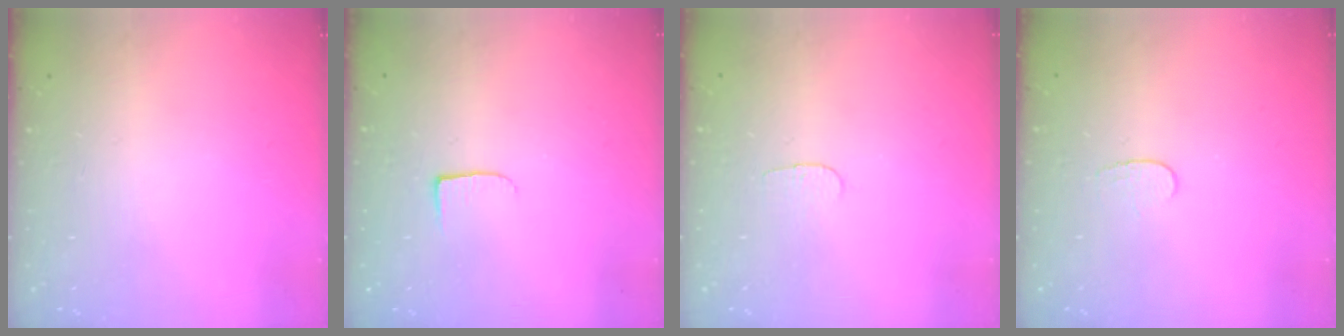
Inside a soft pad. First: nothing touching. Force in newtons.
{"total": 5.0, "press": 4.9, "slide": 0.6}
{"total": 2.8, "press": 2.8, "slide": 0.3}
{"total": 3.6, "press": 3.5, "slide": 0.4}